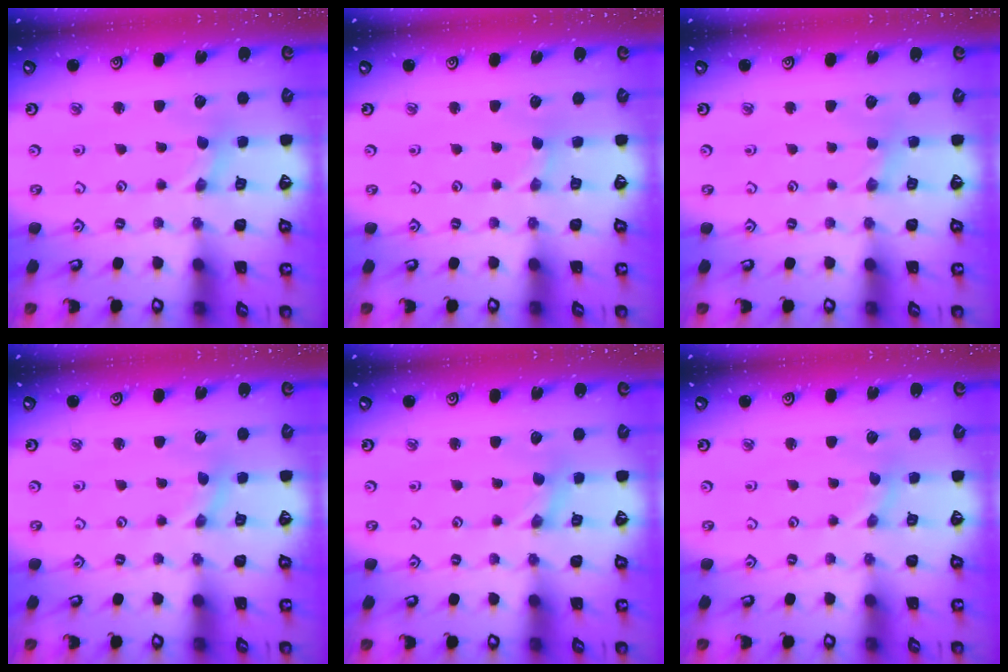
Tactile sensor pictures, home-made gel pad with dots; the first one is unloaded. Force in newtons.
{"total": 0.0}
{"total": 2.1, "press": 2.1, "slide": 0.4}
{"total": 0.5, "press": 0.5, "slide": 0.0}
{"total": 0.0}
{"total": 0.0}